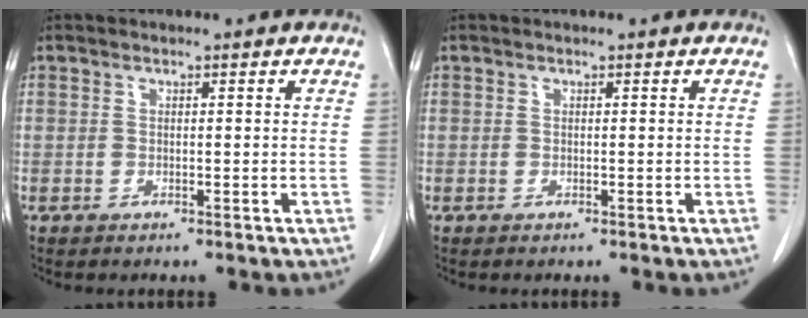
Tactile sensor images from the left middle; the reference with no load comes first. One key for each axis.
{"total": 0.0}